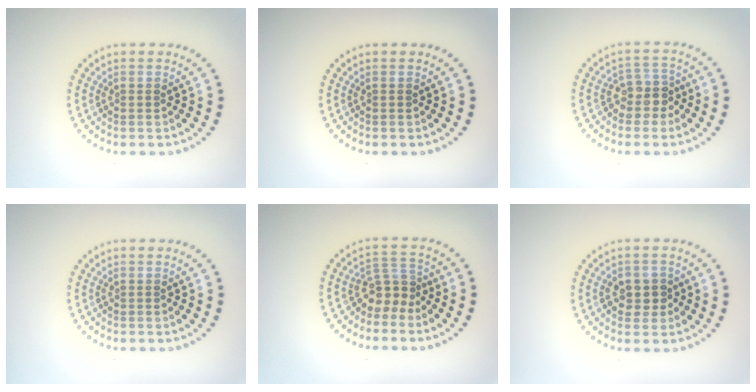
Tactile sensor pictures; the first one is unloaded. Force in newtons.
{"total": 0.0}
{"total": 2.5, "press": 2.2, "slide": 1.2}
{"total": 0.0}
{"total": 2.9, "press": 2.1, "slide": 2.1}
{"total": 1.9, "press": 1.8, "slide": 0.2}